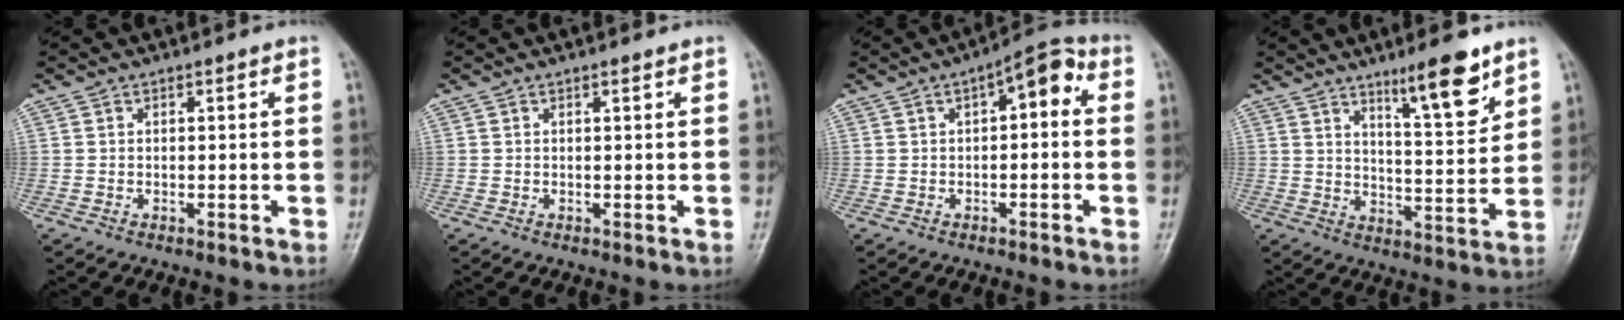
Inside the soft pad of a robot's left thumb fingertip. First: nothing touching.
{"total": 0.5, "force": [0.4, 0.1, 0.3], "torque": [-0.008, -0.002, 0.005]}
{"total": 6.5, "force": [1.1, 3.0, 5.6], "torque": [-0.055, 0.027, 0.001]}
{"total": 10.2, "force": [6.9, 1.9, 7.3], "torque": [-0.099, -0.052, 0.112]}